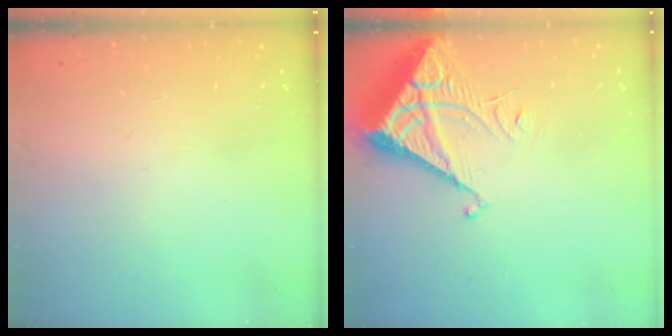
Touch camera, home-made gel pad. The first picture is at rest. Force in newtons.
{"total": 7.0, "press": 7.0, "slide": 0.6}